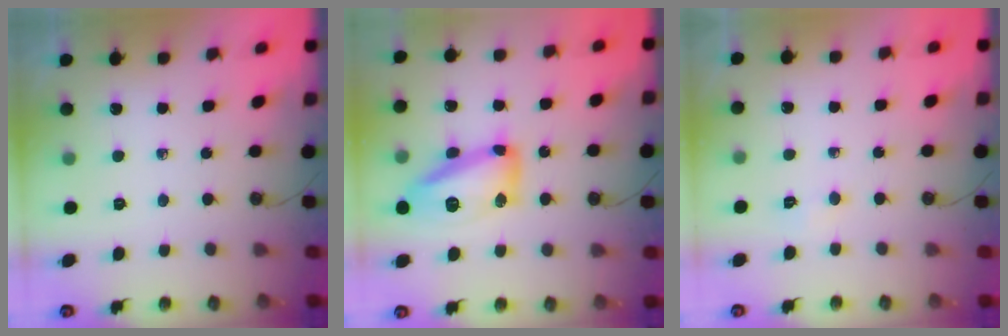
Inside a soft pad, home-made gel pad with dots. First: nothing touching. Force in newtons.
{"total": 15.8, "press": 15.8, "slide": 1.1}
{"total": 2.8, "press": 2.8, "slide": 0.4}